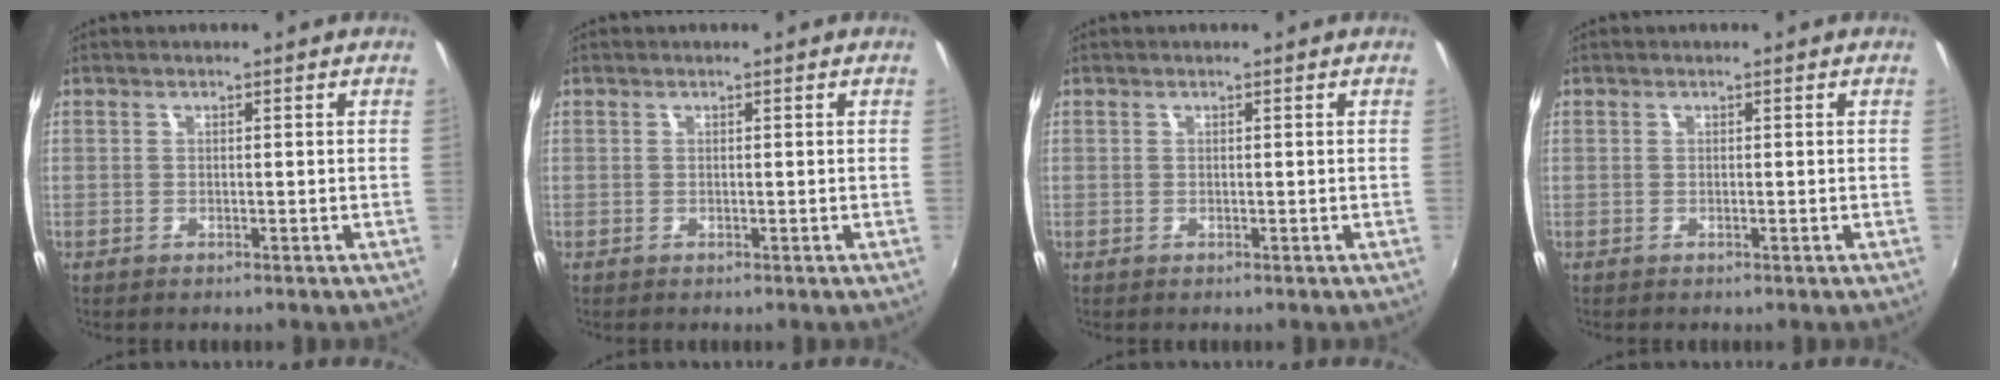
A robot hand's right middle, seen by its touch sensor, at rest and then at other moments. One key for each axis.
{"total": 0.0}
{"total": 0.0}
{"total": 0.0}